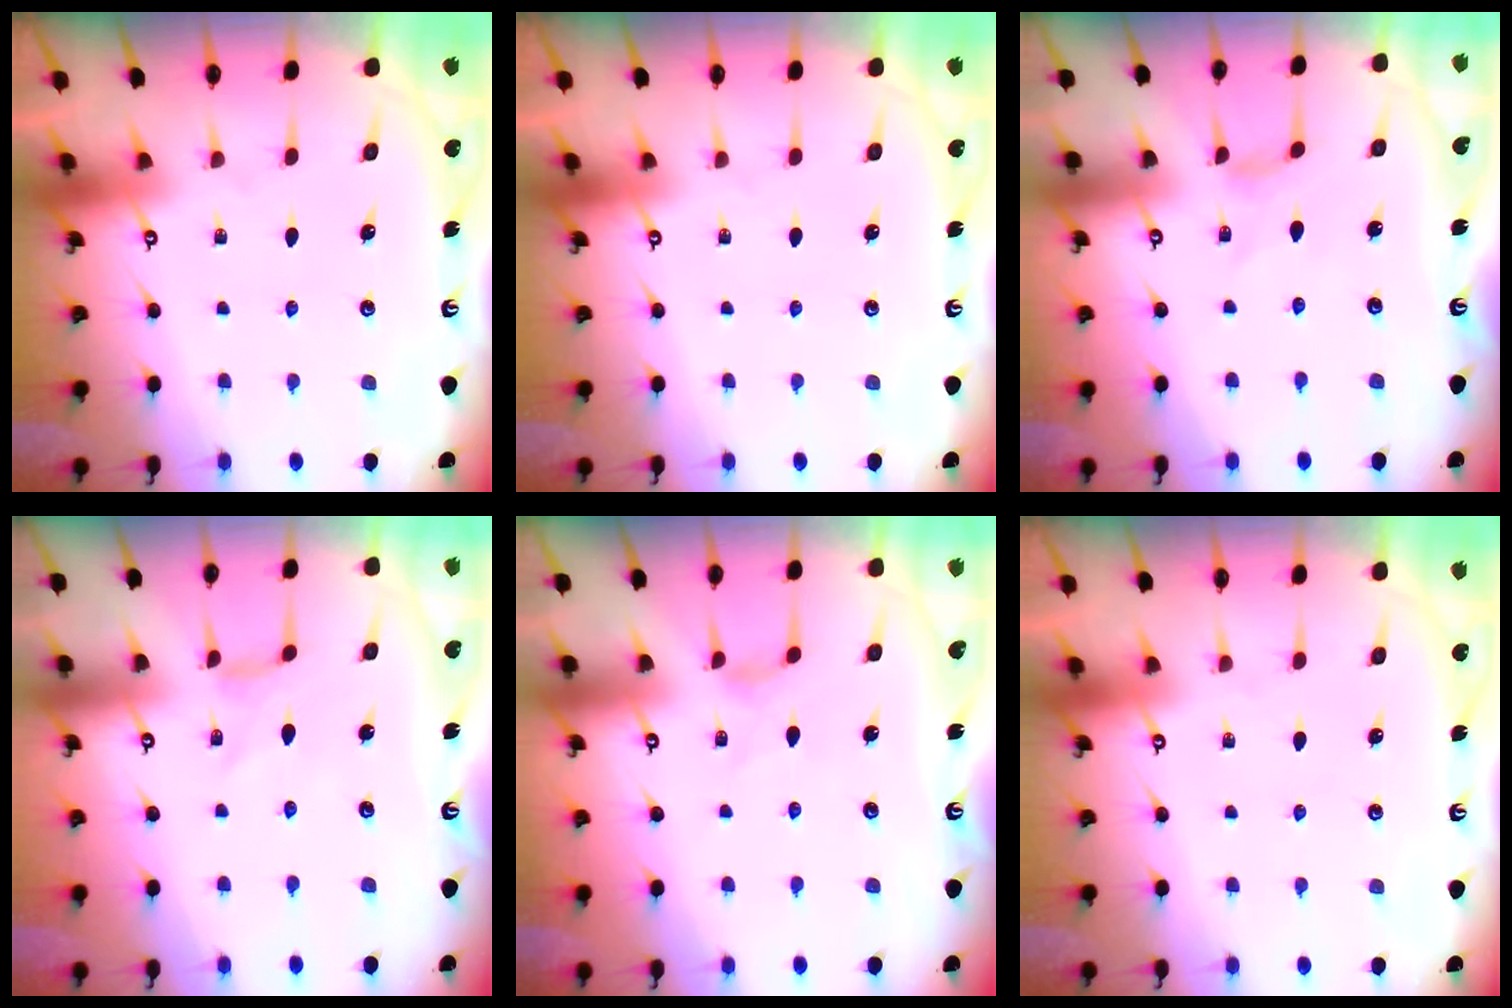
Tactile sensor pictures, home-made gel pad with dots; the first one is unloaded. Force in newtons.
{"total": 0.0}
{"total": 1.1, "press": 1.1, "slide": 0.2}
{"total": 0.0}
{"total": 1.2, "press": 1.2, "slide": 0.3}
{"total": 0.0}